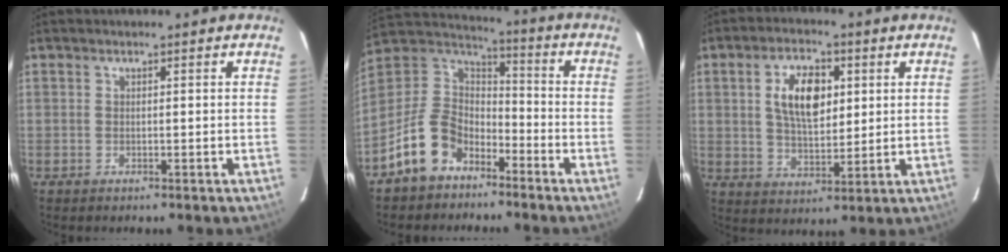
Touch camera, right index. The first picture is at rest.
{"total": 13.9, "force": [-8.5, 9.0, 6.2], "torque": [-0.154, 0.030, -0.151]}
{"total": 10.1, "force": [2.7, 5.3, 8.2], "torque": [-0.150, 0.013, 0.052]}